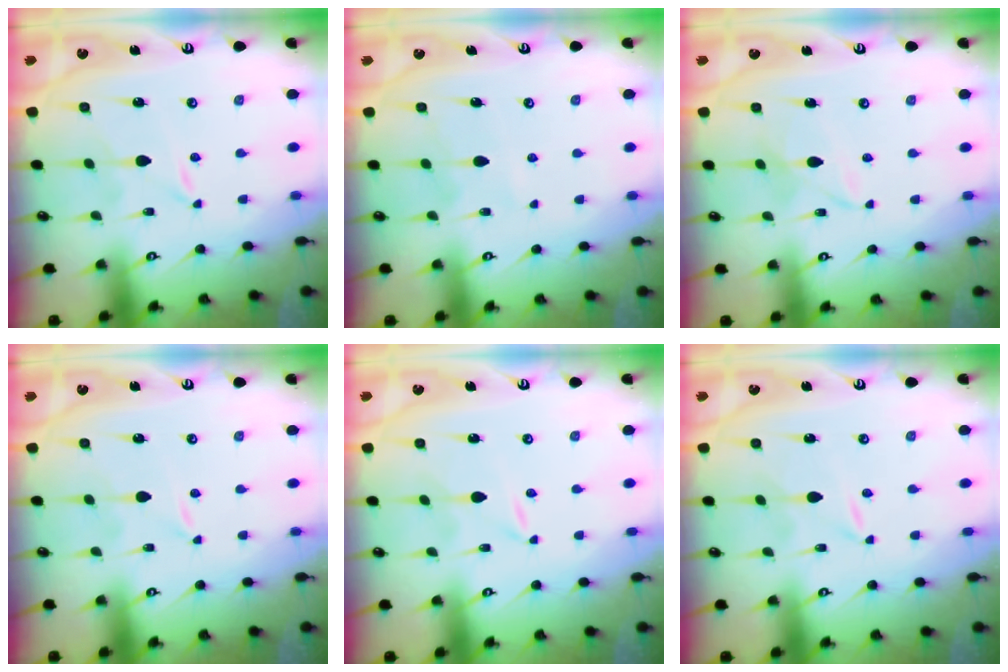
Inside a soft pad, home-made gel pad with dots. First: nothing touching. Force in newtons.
{"total": 5.3, "press": 5.3, "slide": 0.4}
{"total": 3.5, "press": 3.5, "slide": 0.3}
{"total": 0.0}
{"total": 0.0}
{"total": 0.0}